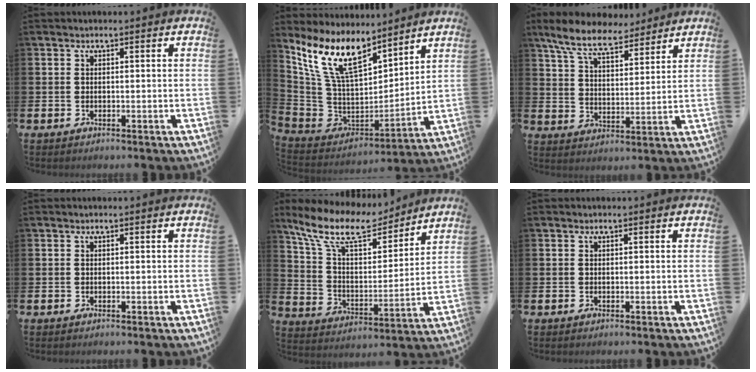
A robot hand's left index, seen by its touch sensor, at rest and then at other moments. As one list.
[{"total": 12.3, "force": [8.9, 5.2, 6.7], "torque": [-0.170, -0.045, 0.163]}, {"total": 8.0, "force": [7.3, 2.1, 2.8], "torque": [-0.085, -0.027, 0.133]}, {"total": 0.0}, {"total": 11.2, "force": [9.6, 3.5, 4.7], "torque": [-0.132, -0.057, 0.166]}, {"total": 0.0}]